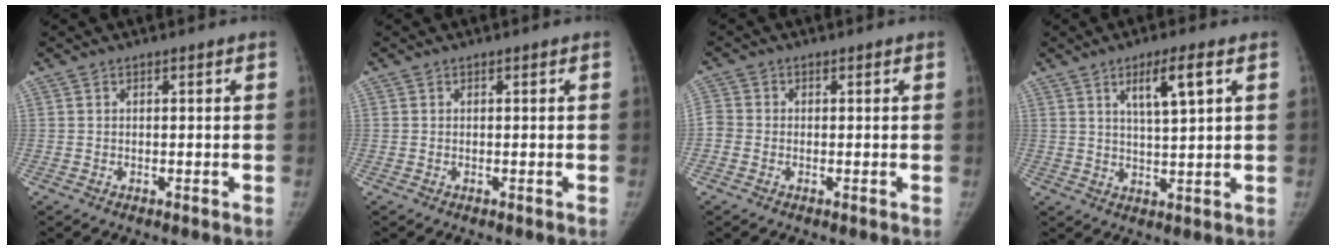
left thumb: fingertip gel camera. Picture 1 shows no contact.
{"total": 0.0}
{"total": 2.7, "force": [-0.6, 2.3, 1.3], "torque": [-0.025, 0.002, -0.020]}
{"total": 6.9, "force": [3.1, 1.3, 6.0], "torque": [-0.103, -0.015, 0.056]}